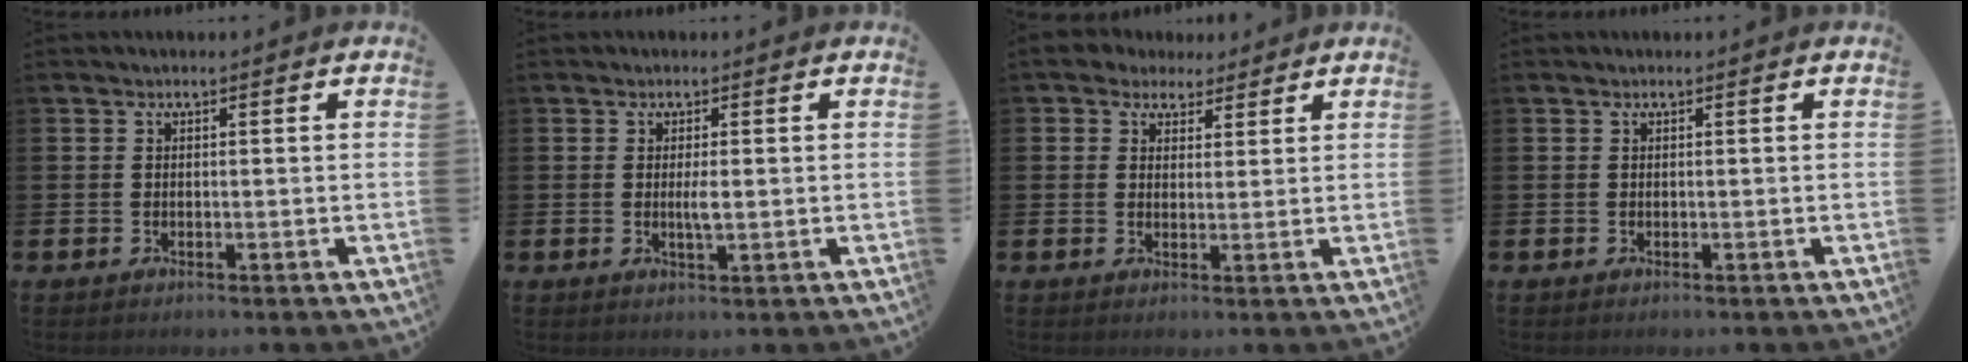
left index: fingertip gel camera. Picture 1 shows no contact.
{"total": 1.7, "force": [0.1, 0.3, 1.6], "torque": [-0.026, -0.005, 0.000]}
{"total": 3.7, "force": [3.0, 2.2, 0.2], "torque": [-0.006, -0.012, 0.051]}
{"total": 0.0}